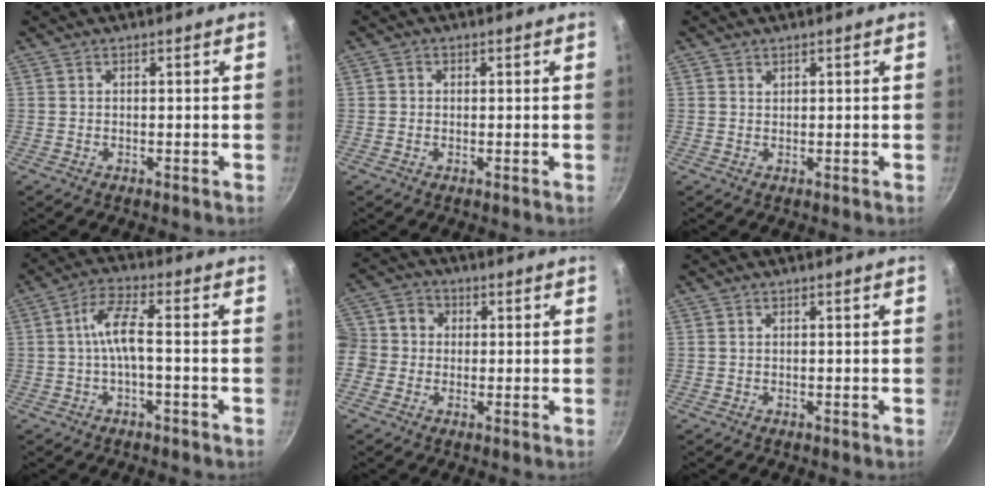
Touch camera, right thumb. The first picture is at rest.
{"total": 1.2, "force": [0.0, 1.1, 0.4], "torque": [-0.003, 0.002, -0.002]}
{"total": 0.6, "force": [0.4, 0.4, 0.1], "torque": [0.000, -0.004, 0.008]}
{"total": 6.1, "force": [-1.0, 1.5, 5.8], "torque": [-0.129, 0.024, -0.026]}
{"total": 10.3, "force": [-0.1, 9.3, 4.4], "torque": [-0.077, 0.027, -0.020]}
{"total": 0.0}